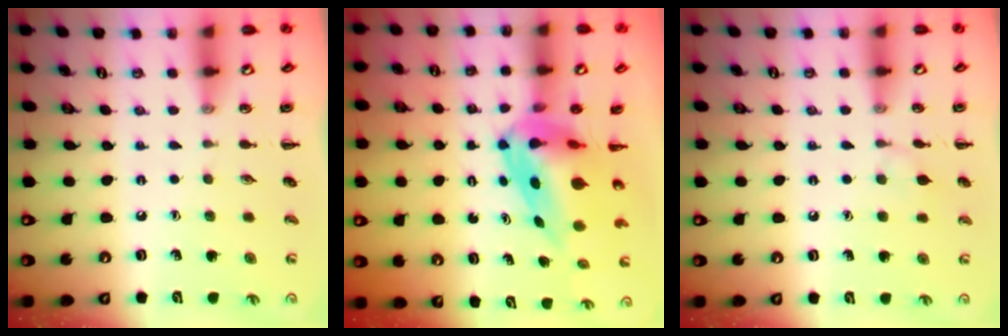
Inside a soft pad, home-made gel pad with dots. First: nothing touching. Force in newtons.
{"total": 8.1, "press": 7.7, "slide": 2.3}
{"total": 5.5, "press": 5.1, "slide": 2.0}